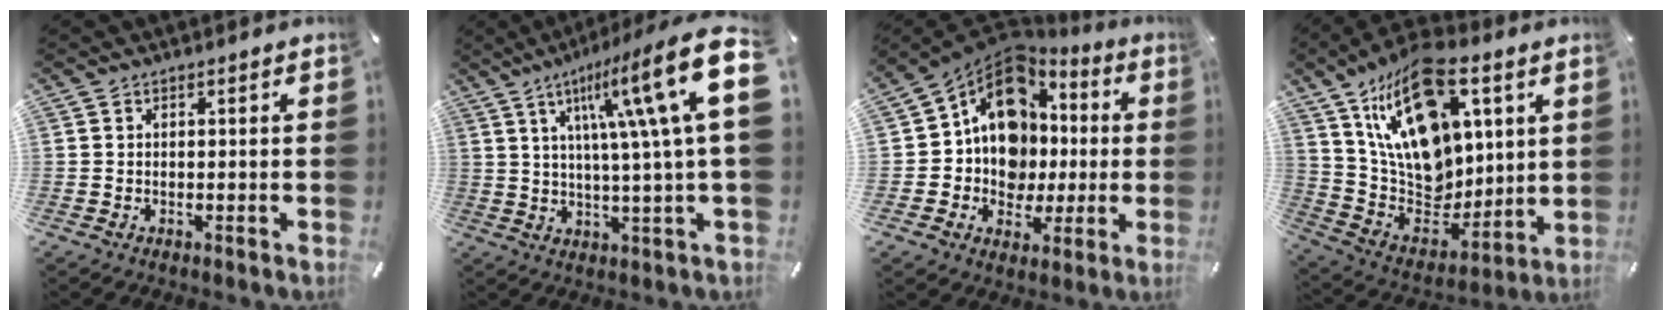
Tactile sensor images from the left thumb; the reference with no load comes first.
{"total": 22.3, "force": [6.5, 4.0, 21.0], "torque": [-0.318, -0.027, 0.088]}
{"total": 14.5, "force": [2.9, 12.5, 6.7], "torque": [-0.141, -0.043, 0.059]}
{"total": 22.2, "force": [10.4, 14.1, 13.6], "torque": [-0.266, -0.068, 0.183]}